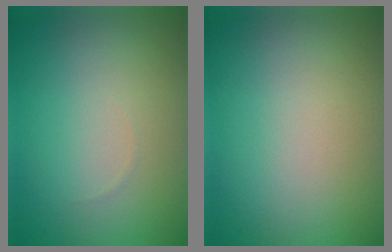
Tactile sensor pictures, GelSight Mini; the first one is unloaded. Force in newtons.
{"total": 0.0}